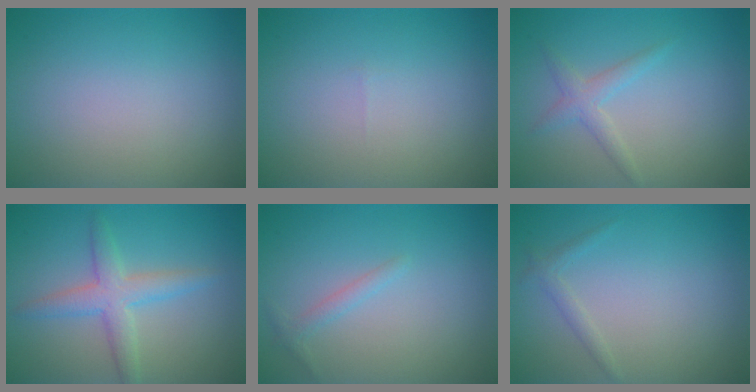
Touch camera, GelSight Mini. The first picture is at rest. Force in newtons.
{"total": 0.0}
{"total": 1.8, "press": 1.8, "slide": 0.1}
{"total": 3.5, "press": 3.5, "slide": 0.2}
{"total": 1.1, "press": 1.1, "slide": 0.1}
{"total": 1.1, "press": 1.1, "slide": 0.1}